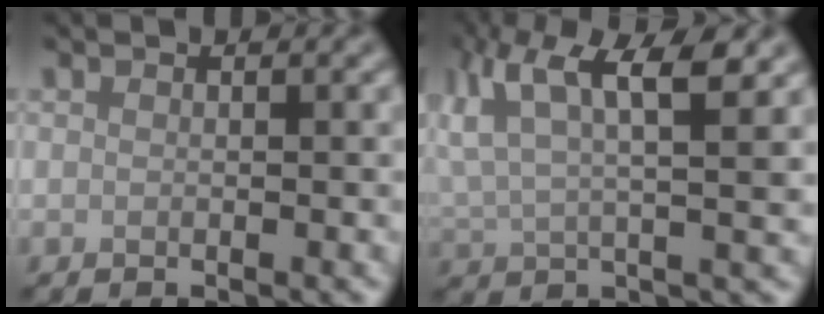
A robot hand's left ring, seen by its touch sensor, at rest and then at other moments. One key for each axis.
{"total": 8.6, "fx": 4.4, "fy": 2.6, "fz": 6.8, "tx": -0.137, "ty": 0.015, "tz": 0.078}